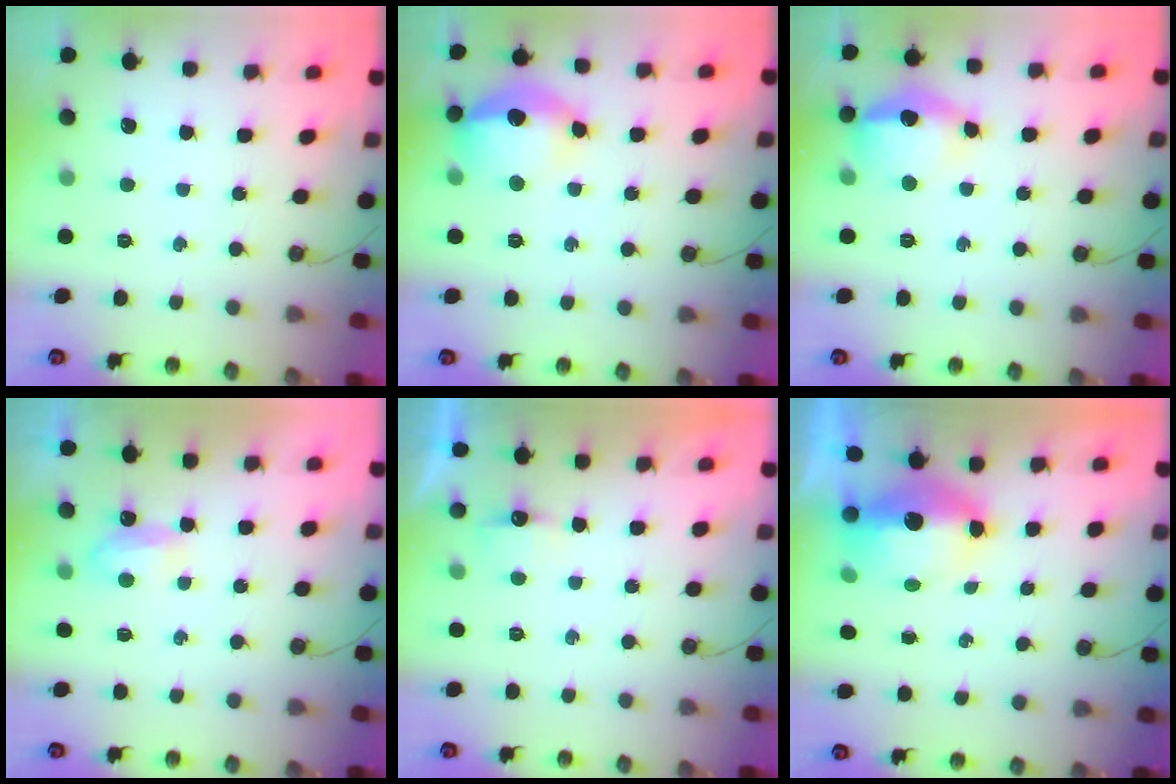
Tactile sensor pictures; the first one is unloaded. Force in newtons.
{"total": 15.8, "press": 15.7, "slide": 1.3}
{"total": 14.1, "press": 14.1, "slide": 1.3}
{"total": 4.4, "press": 4.4, "slide": 0.6}
{"total": 3.8, "press": 3.7, "slide": 0.7}
{"total": 8.5, "press": 8.4, "slide": 0.9}